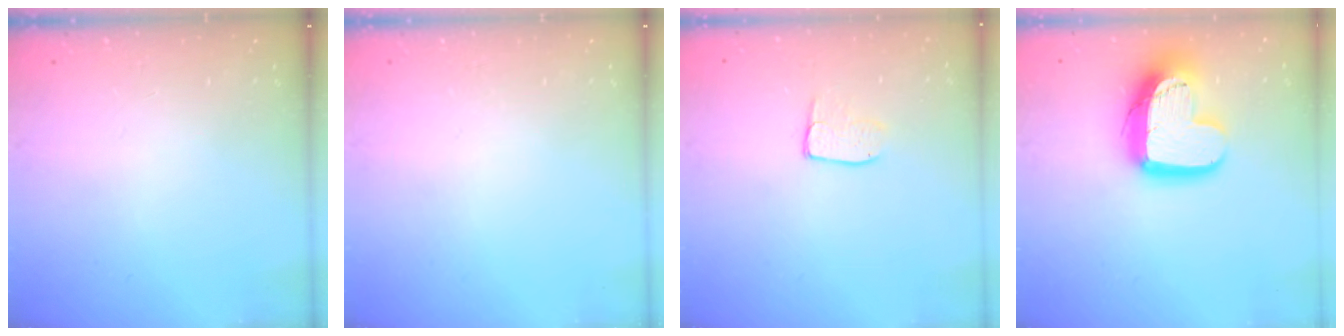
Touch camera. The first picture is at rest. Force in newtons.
{"total": 0.0}
{"total": 5.3, "press": 5.3, "slide": 0.4}
{"total": 17.0, "press": 17.0, "slide": 1.7}